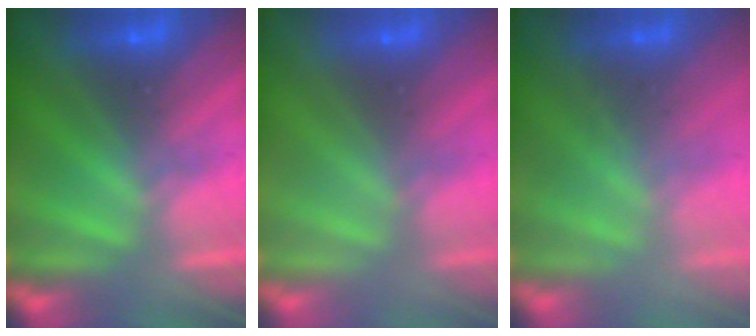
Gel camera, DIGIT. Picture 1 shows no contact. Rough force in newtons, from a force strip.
{"total": 2.9}
{"total": 2.1}